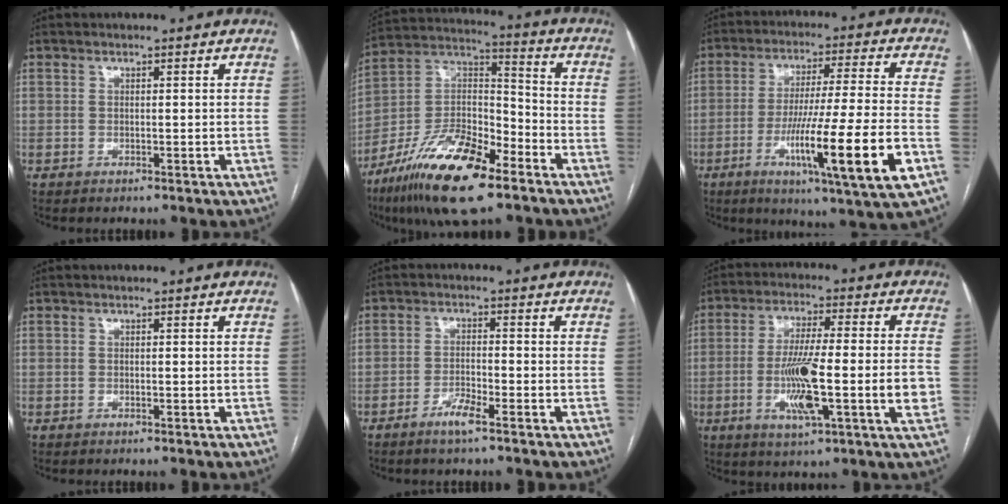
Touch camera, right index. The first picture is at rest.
{"total": 20.7, "force": [-13.3, 6.5, 14.5], "torque": [-0.289, 0.002, -0.240]}
{"total": 18.4, "force": [-6.6, -0.6, 17.1], "torque": [-0.282, -0.025, -0.107]}
{"total": 0.0}
{"total": 3.5, "force": [-2.4, 0.1, 2.5], "torque": [-0.050, -0.003, -0.048]}
{"total": 14.2, "force": [-3.0, 0.8, 13.9], "torque": [-0.248, -0.004, -0.051]}